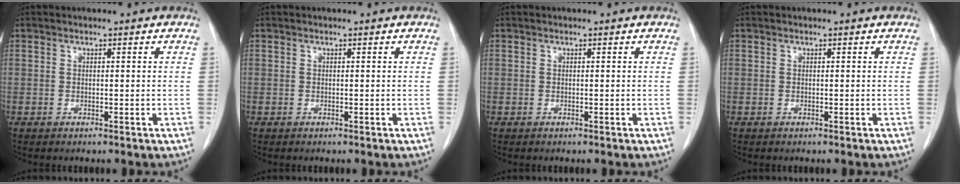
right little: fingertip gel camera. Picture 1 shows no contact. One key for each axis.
{"total": 0.0}
{"total": 0.0}
{"total": 0.0}